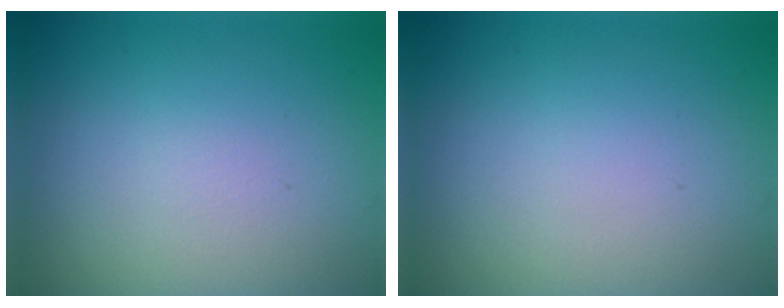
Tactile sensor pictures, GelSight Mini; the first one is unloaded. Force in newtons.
{"total": 0.0}